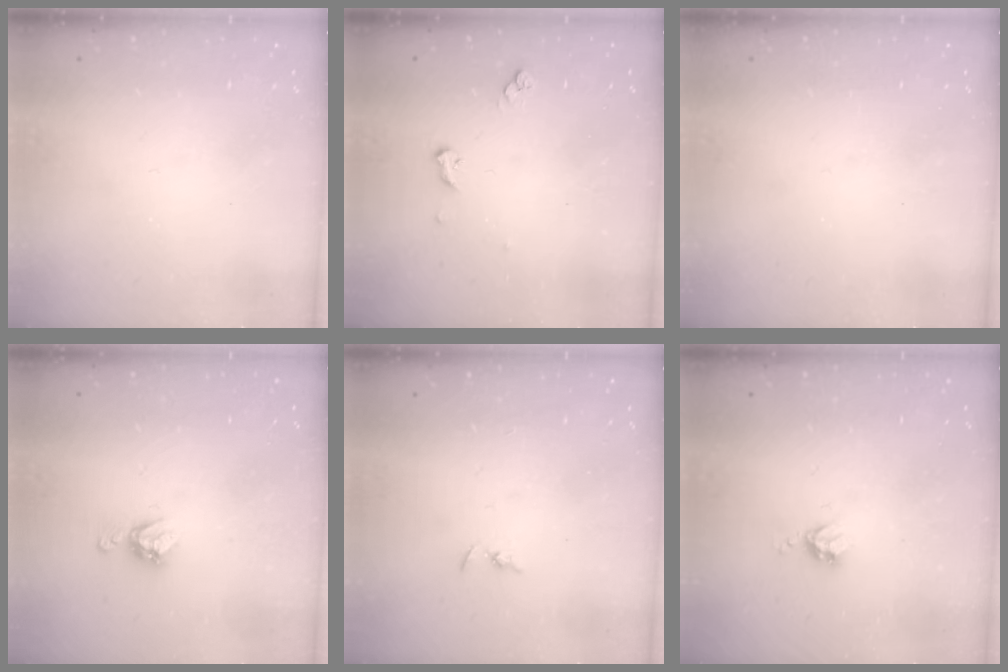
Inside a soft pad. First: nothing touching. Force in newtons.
{"total": 6.0, "press": 5.7, "slide": 1.7}
{"total": 0.0}
{"total": 5.7, "press": 5.7, "slide": 0.5}
{"total": 2.4, "press": 2.3, "slide": 0.2}
{"total": 3.8, "press": 3.8, "slide": 0.5}